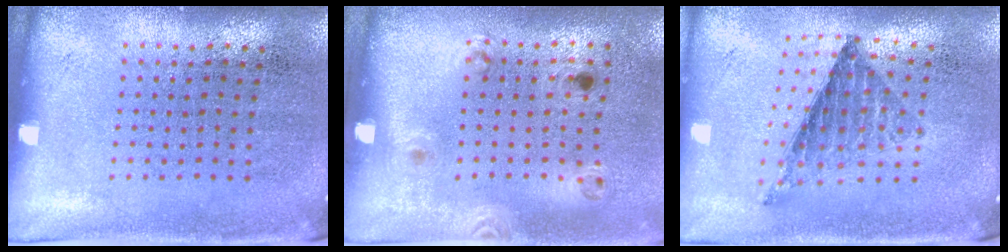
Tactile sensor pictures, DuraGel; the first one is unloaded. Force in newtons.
{"total": 1.2, "press": 0.7, "slide": 1.0}
{"total": 0.8, "press": 0.8, "slide": 0.1}